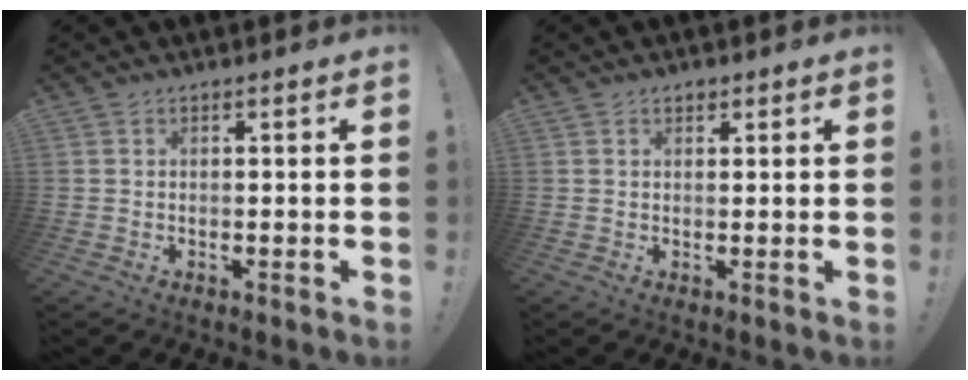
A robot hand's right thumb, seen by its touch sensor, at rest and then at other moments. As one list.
[{"total": 1.1, "force": [0.8, 0.8, 0.3], "torque": [0.000, -0.002, 0.013]}]